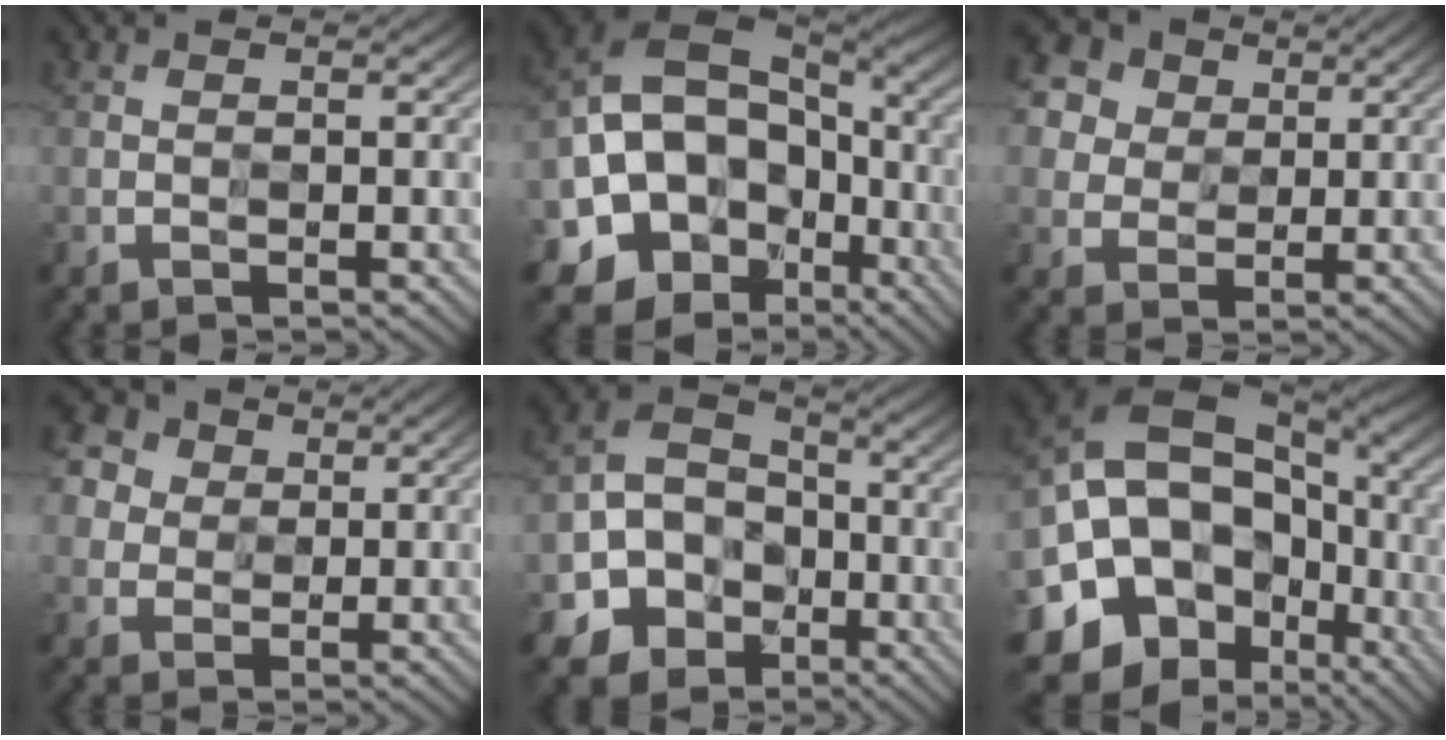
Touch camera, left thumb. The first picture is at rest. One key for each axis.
{"total": 17.4, "fx": -4.2, "fy": 14.8, "fz": 8.1, "tx": -0.165, "ty": -0.004, "tz": -0.079}
{"total": 12.4, "fx": 7.3, "fy": 8.8, "fz": 4.7, "tx": -0.167, "ty": 0.026, "tz": 0.143}
{"total": 9.8, "fx": 5.5, "fy": 7.1, "fz": 4.0, "tx": -0.147, "ty": 0.023, "tz": 0.100}
{"total": 7.7, "fx": -3.0, "fy": 6.6, "fz": 2.6, "tx": -0.058, "ty": -0.002, "tz": -0.070}
{"total": 20.3, "fx": -4.8, "fy": 17.8, "fz": 8.6, "tx": -0.159, "ty": -0.018, "tz": -0.094}